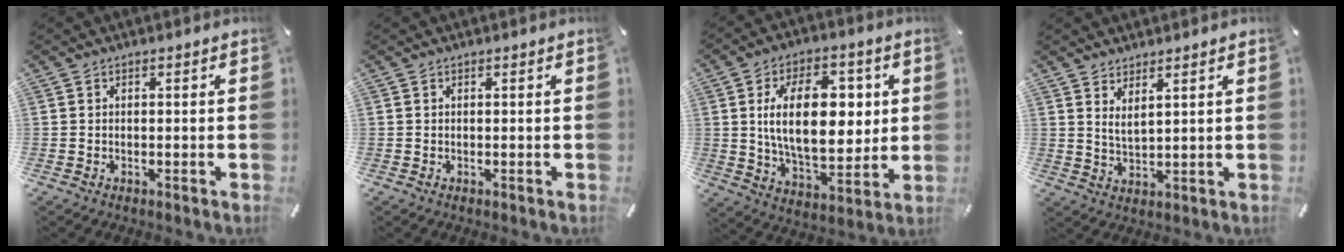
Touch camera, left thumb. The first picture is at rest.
{"total": 0.0}
{"total": 19.1, "force": [3.4, 11.1, 15.1], "torque": [-0.254, 0.002, 0.054]}
{"total": 3.5, "force": [2.8, 0.4, 1.9], "torque": [-0.045, -0.014, 0.052]}